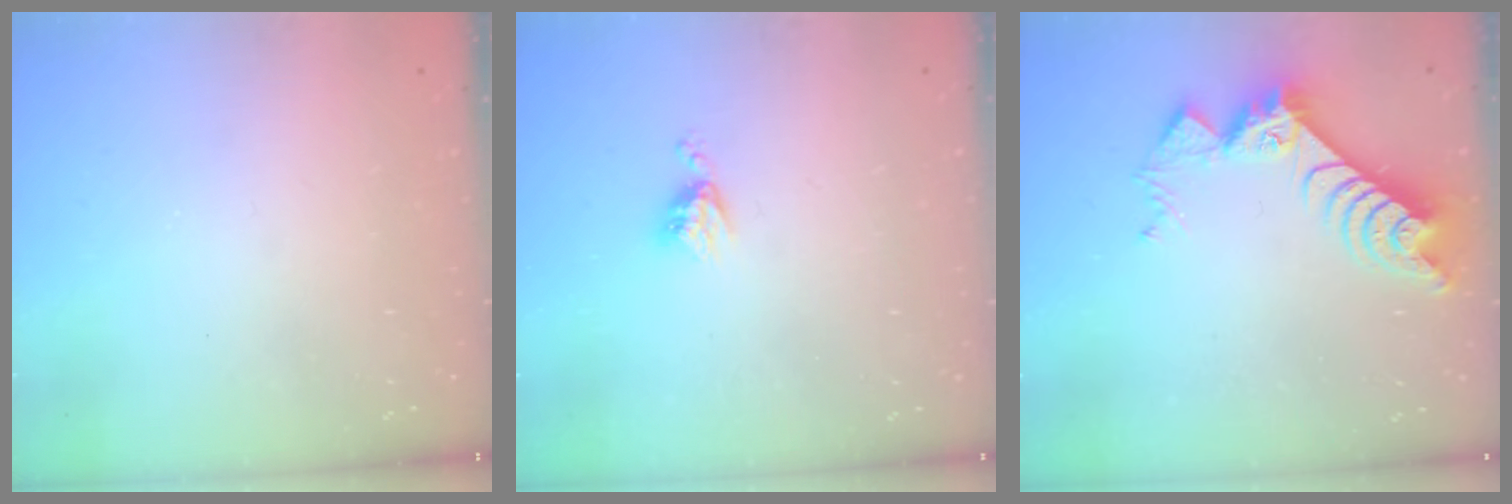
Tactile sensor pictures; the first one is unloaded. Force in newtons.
{"total": 3.6, "press": 3.6, "slide": 0.4}
{"total": 9.8, "press": 9.7, "slide": 0.9}